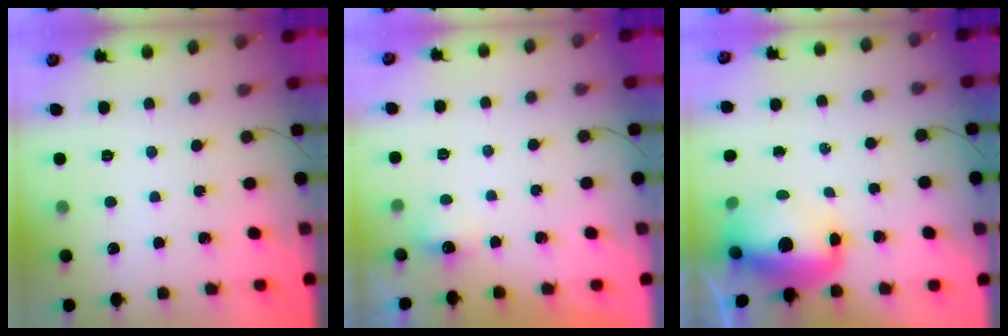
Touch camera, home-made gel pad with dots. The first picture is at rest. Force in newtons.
{"total": 2.3, "press": 2.2, "slide": 0.7}
{"total": 13.9, "press": 13.7, "slide": 2.7}